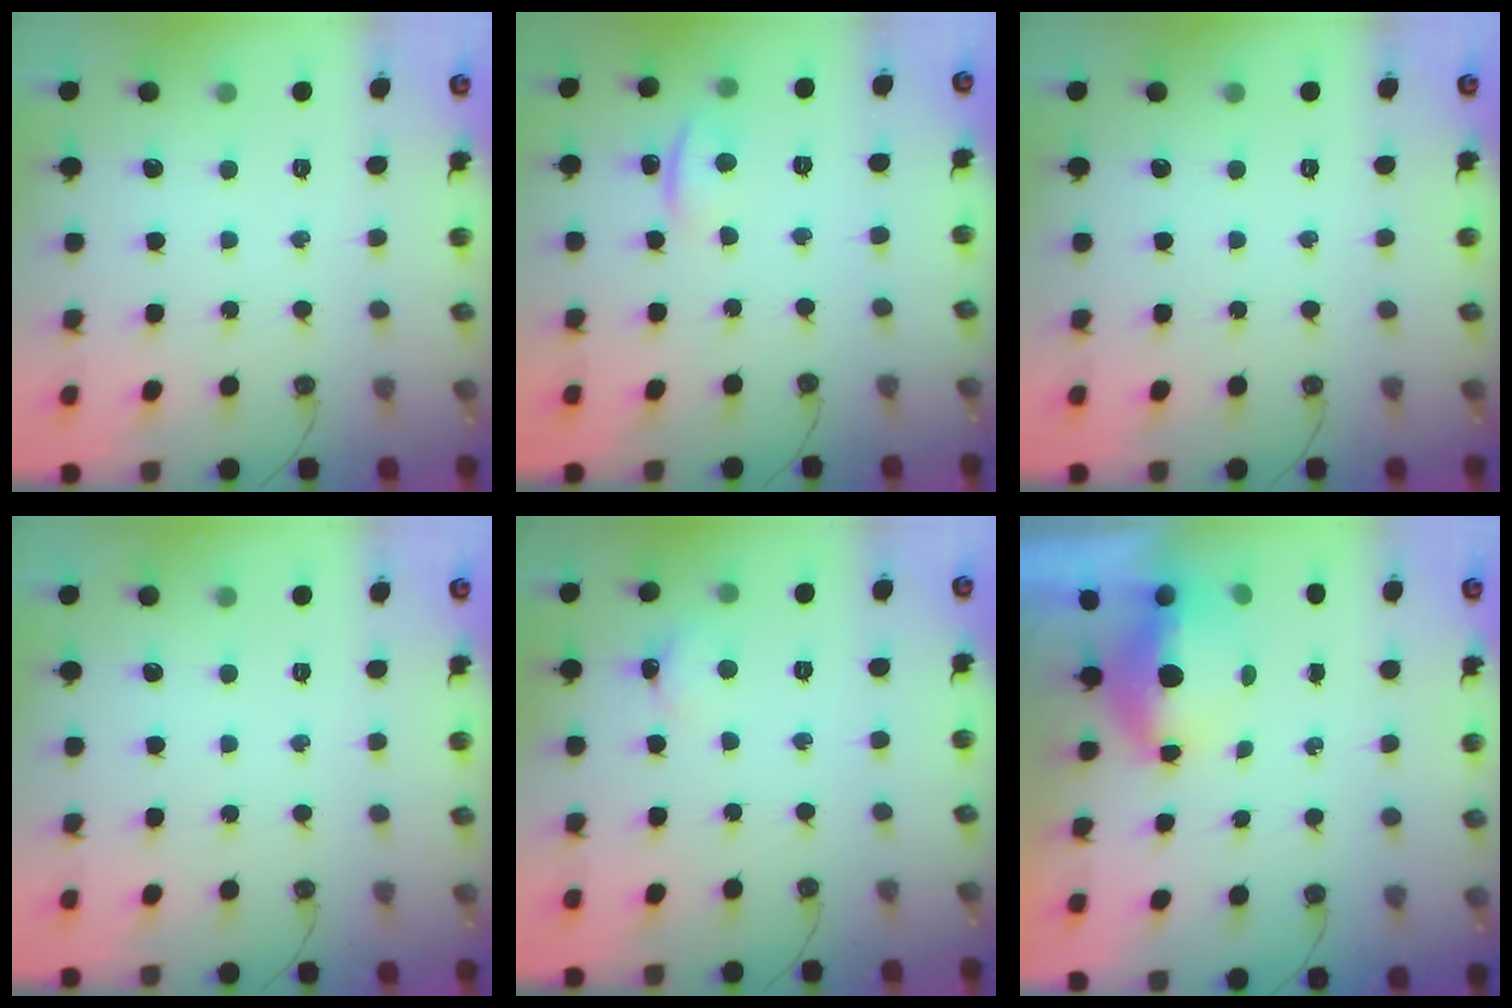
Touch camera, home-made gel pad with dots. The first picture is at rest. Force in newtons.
{"total": 1.6, "press": 1.2, "slide": 1.0}
{"total": 0.0}
{"total": 0.0}
{"total": 2.2, "press": 2.2, "slide": 0.3}
{"total": 5.7, "press": 5.3, "slide": 2.1}